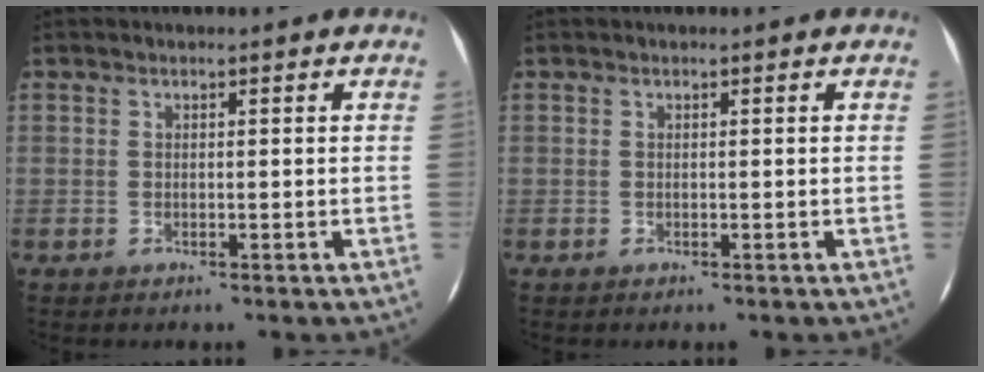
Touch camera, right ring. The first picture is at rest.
{"total": 0.0}